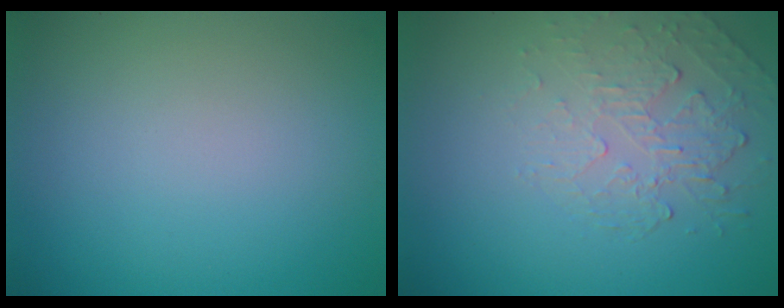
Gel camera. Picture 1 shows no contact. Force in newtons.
{"total": 2.2, "press": 1.1, "slide": 1.9}